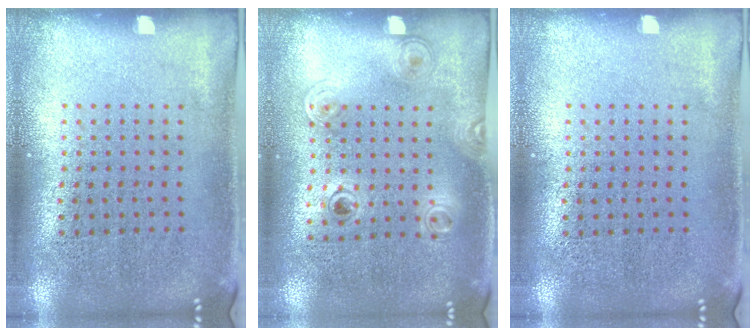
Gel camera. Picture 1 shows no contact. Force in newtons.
{"total": 1.1, "press": 0.9, "slide": 0.6}
{"total": 0.0}